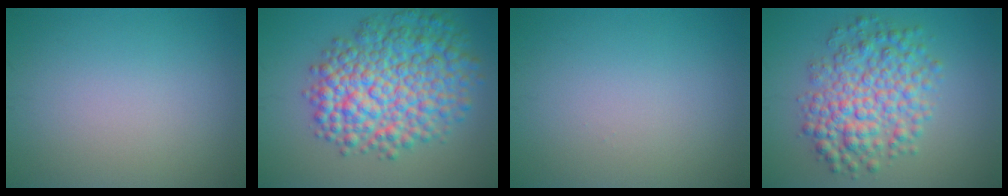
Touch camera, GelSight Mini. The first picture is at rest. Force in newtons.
{"total": 10.2, "press": 10.2, "slide": 0.2}
{"total": 0.0}
{"total": 6.7, "press": 6.7, "slide": 0.1}